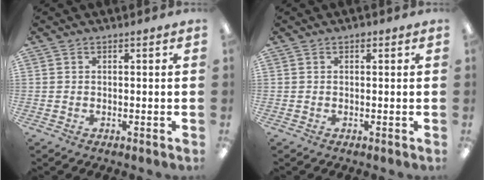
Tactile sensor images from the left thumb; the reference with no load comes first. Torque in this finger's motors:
{"motor_torque": [0.10, -0.02, 0.42, -0.26, 0.00]}